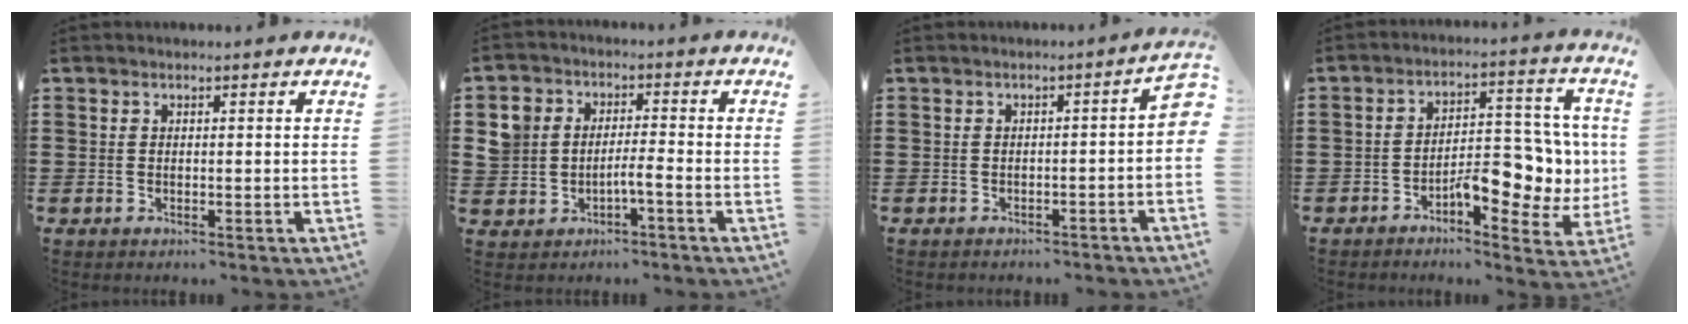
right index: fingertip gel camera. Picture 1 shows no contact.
{"total": 3.2, "force": [-1.5, 2.5, 1.4], "torque": [-0.054, 0.004, -0.038]}
{"total": 2.1, "force": [-1.5, 0.6, 1.4], "torque": [-0.025, 0.003, -0.030]}
{"total": 8.8, "force": [-2.4, 4.2, 7.3], "torque": [-0.092, 0.001, -0.045]}